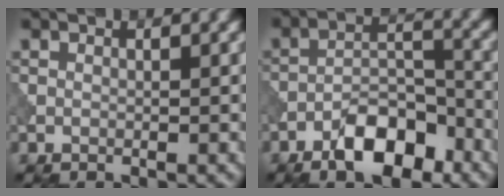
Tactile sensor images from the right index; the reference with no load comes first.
{"total": 6.4, "force": [-4.1, 2.6, 4.2], "torque": [-0.060, 0.010, -0.073]}